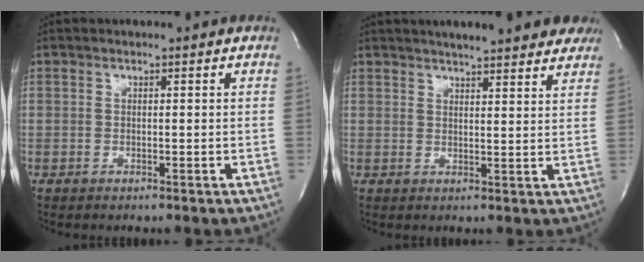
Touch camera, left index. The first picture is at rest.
{"total": 14.3, "force": [12.4, 2.6, 6.6], "torque": [-0.085, 0.015, 0.148]}